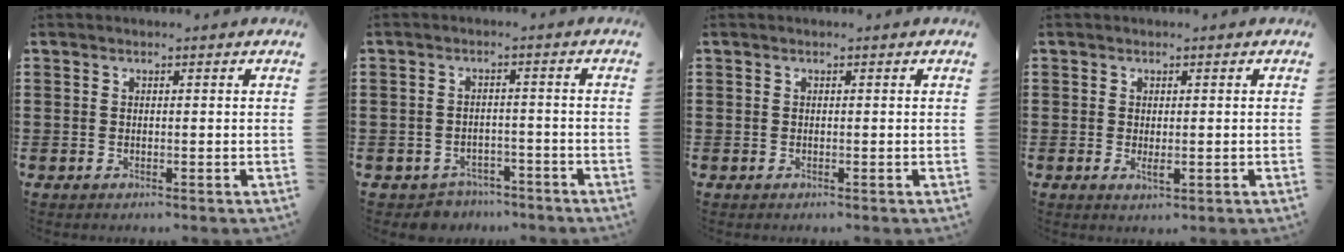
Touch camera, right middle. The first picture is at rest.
{"total": 3.0, "force": [-2.9, 0.7, -0.4], "torque": [-0.004, 0.000, -0.064]}
{"total": 0.0}
{"total": 1.6, "force": [-0.1, 0.6, 1.4], "torque": [-0.027, -0.002, 0.001]}